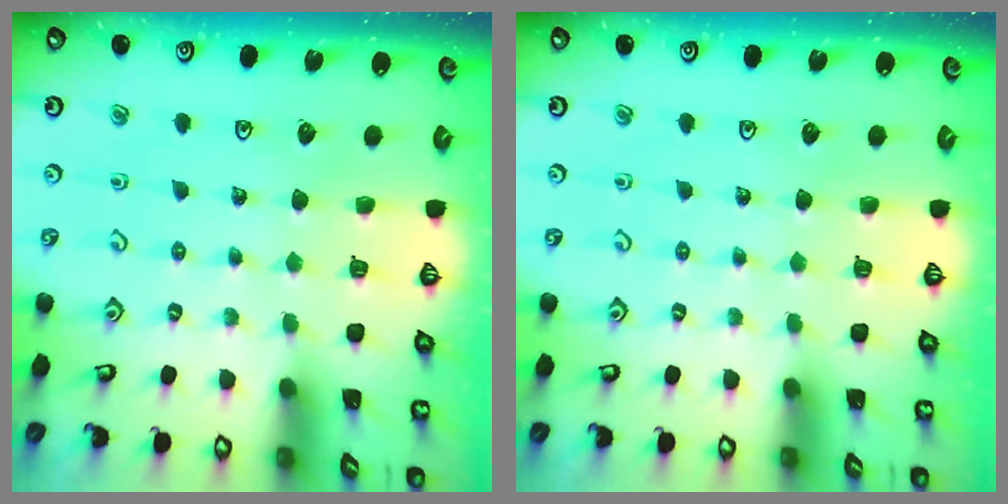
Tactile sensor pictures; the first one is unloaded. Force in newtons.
{"total": 0.0}